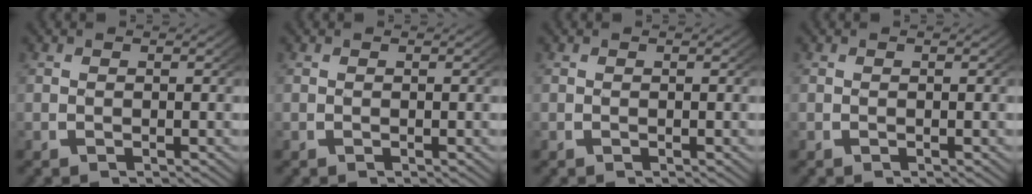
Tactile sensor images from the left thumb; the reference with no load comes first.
{"total": 0.0}
{"total": 0.0}
{"total": 0.0}